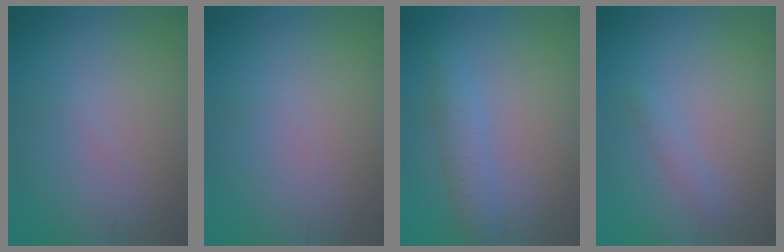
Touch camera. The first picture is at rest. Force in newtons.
{"total": 0.0}
{"total": 2.4, "press": 2.4, "slide": 0.1}
{"total": 1.0, "press": 1.0, "slide": 0.0}